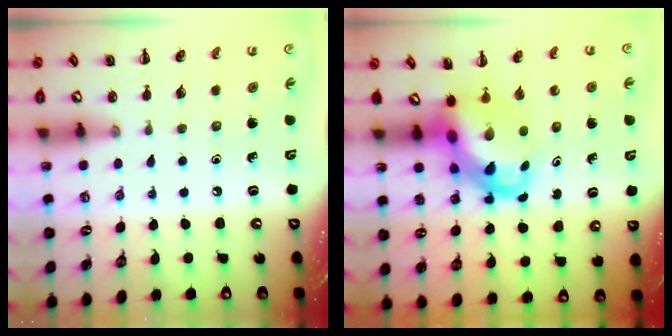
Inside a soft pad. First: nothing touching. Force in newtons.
{"total": 6.3, "press": 6.2, "slide": 1.1}